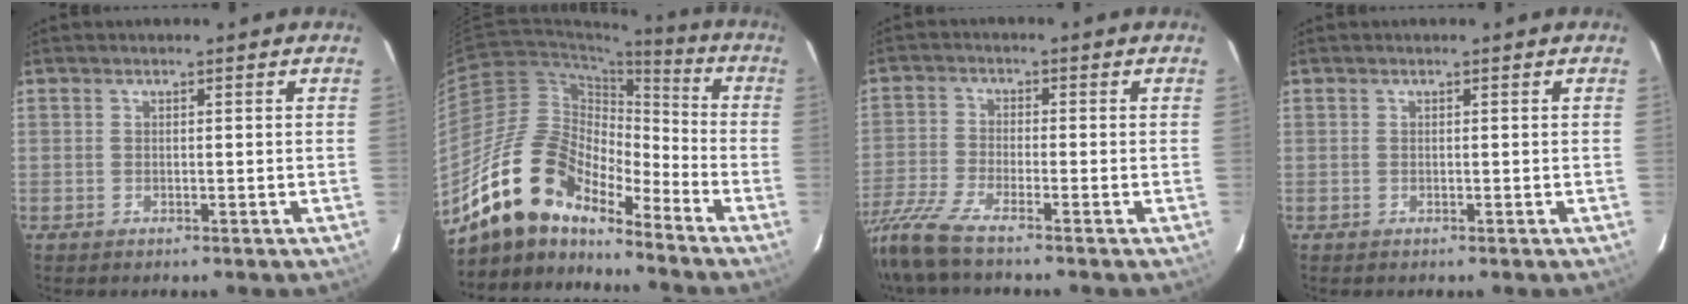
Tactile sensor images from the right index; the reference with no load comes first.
{"total": 16.5, "force": [-13.2, 6.0, 7.8], "torque": [-0.138, 0.003, -0.252]}
{"total": 10.7, "force": [-8.8, 0.6, 6.0], "torque": [-0.141, -0.035, -0.175]}
{"total": 0.0}